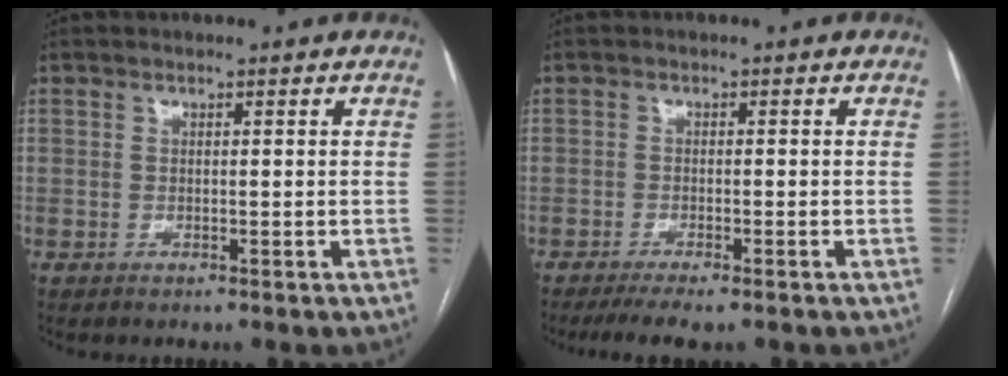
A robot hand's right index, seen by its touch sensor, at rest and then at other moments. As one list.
[{"total": 5.0, "force": [-3.8, 0.7, 3.1], "torque": [-0.046, -0.010, -0.060]}]